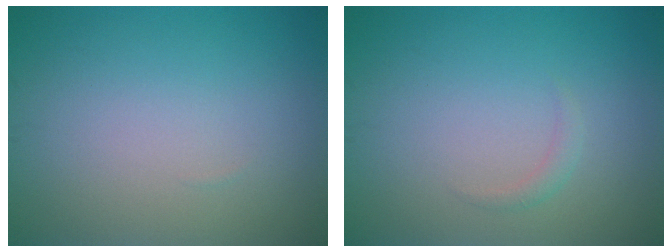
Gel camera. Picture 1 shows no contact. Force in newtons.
{"total": 0.9, "press": 0.9, "slide": 0.1}